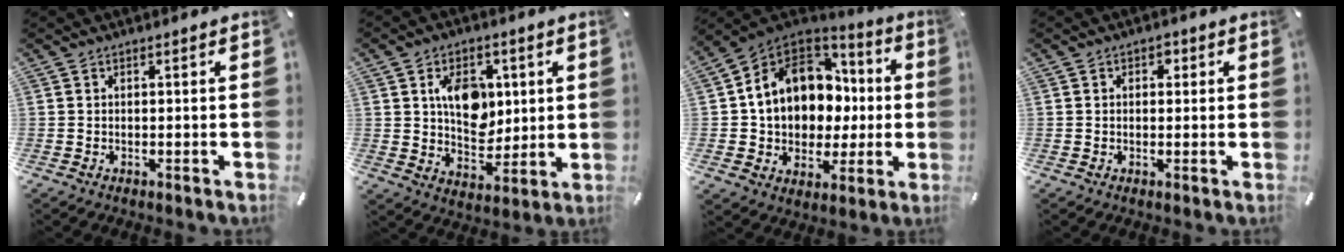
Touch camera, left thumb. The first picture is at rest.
{"total": 10.8, "force": [3.2, 8.2, 6.2], "torque": [-0.091, 0.000, 0.058]}
{"total": 13.5, "force": [2.4, 11.8, 6.1], "torque": [-0.132, -0.011, 0.054]}
{"total": 1.8, "force": [0.4, 1.5, 0.9], "torque": [-0.004, 0.002, -0.001]}